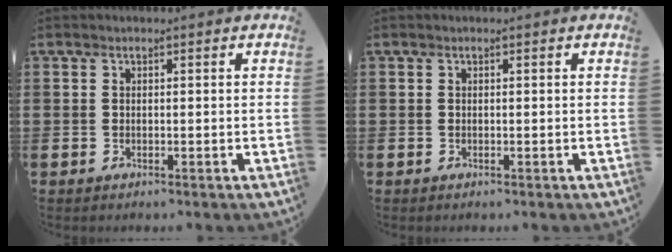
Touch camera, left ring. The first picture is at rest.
{"total": 0.0}